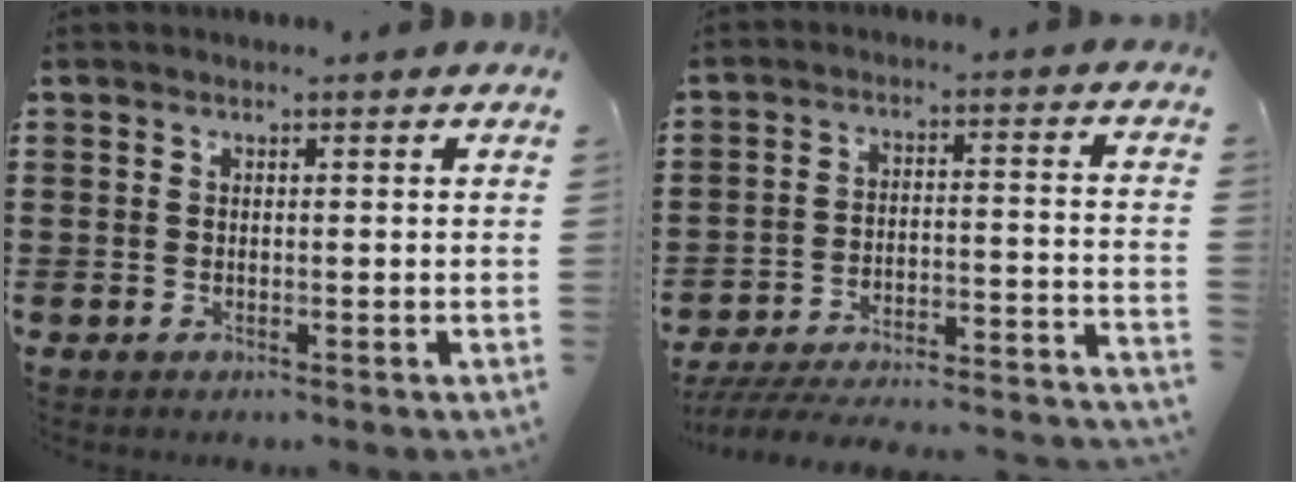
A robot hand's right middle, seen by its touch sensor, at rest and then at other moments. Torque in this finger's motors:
{"motor_torque": [1.11, -1.03, 0.39, 0.07]}